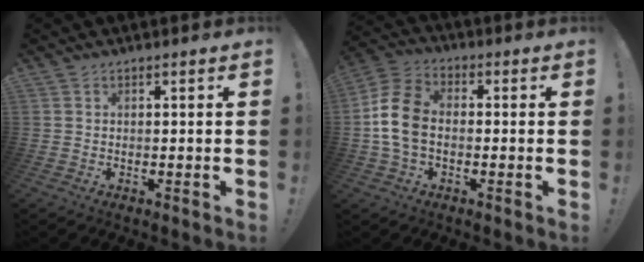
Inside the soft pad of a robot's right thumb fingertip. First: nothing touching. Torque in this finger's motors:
{"motor_torque": [0.17, 0.53, 0.07, 0.11, 0.29]}